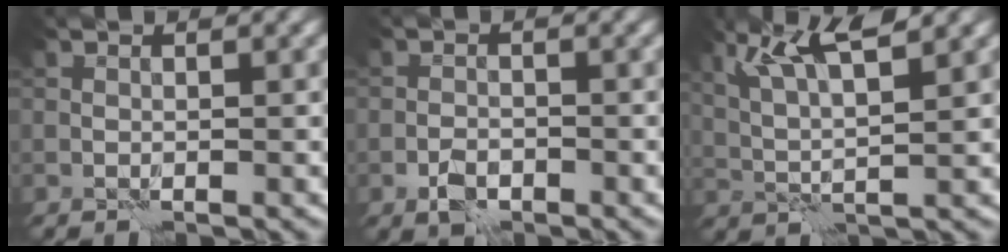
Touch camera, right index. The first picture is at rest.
{"total": 2.3, "force": [-1.4, 1.2, 1.3], "torque": [-0.023, 0.003, -0.030]}
{"total": 5.6, "force": [3.0, 1.0, 4.6], "torque": [-0.092, 0.007, 0.065]}